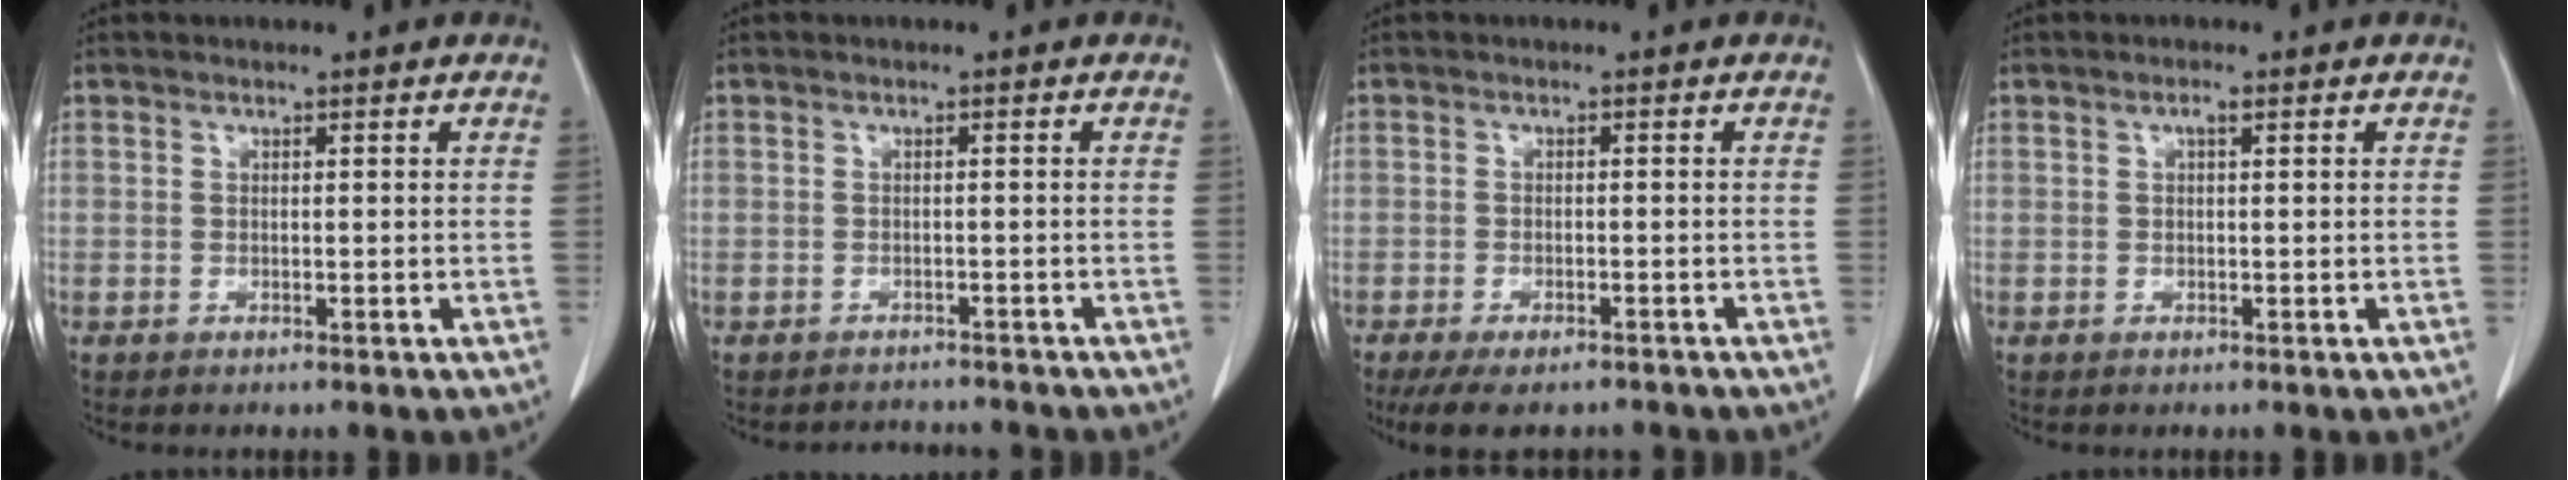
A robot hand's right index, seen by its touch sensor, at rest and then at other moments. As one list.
[{"total": 3.7, "force": [-3.4, 1.5, -0.1], "torque": [0.000, 0.004, -0.048]}, {"total": 9.9, "force": [-7.7, 3.7, 5.0], "torque": [-0.084, -0.005, -0.116]}, {"total": 1.4, "force": [0.6, 0.6, 1.2], "torque": [-0.024, 0.004, 0.010]}]